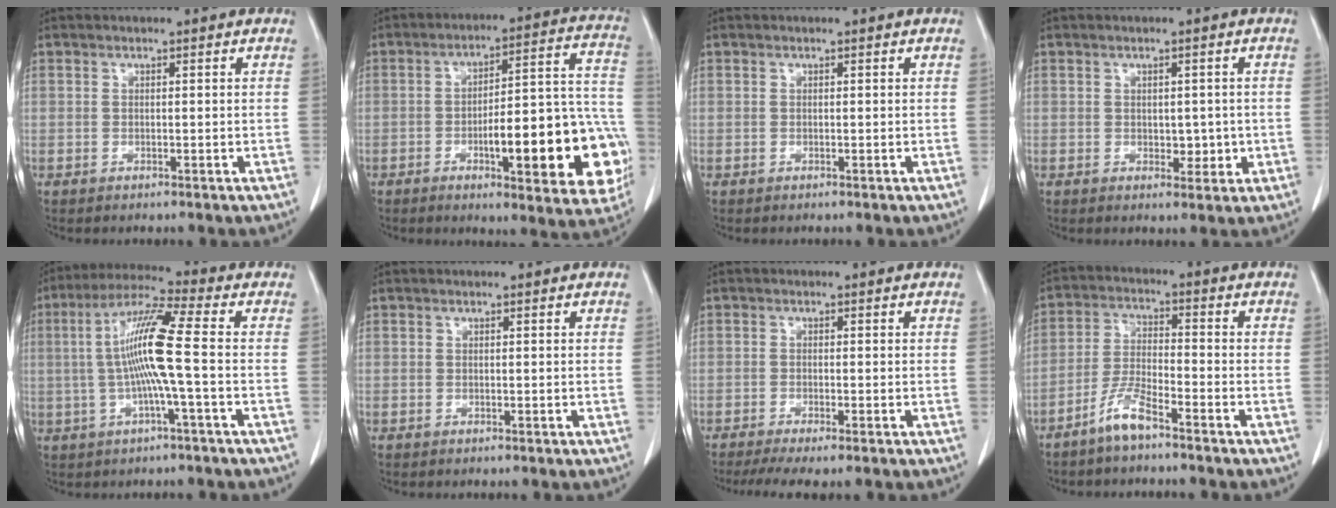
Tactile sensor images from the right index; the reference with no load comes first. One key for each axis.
{"total": 20.9, "fx": -6.1, "fy": 4.8, "fz": 19.5, "tx": -0.182, "ty": 0.035, "tz": -0.066}
{"total": 0.0}
{"total": 2.9, "fx": -0.3, "fy": 1.9, "fz": 2.2, "tx": -0.023, "ty": 0.000, "tz": 0.003}
{"total": 10.7, "fx": -0.4, "fy": -0.7, "fz": 10.7, "tx": -0.209, "ty": 0.013, "tz": -0.013}
{"total": 0.0}
{"total": 5.8, "fx": -4.6, "fy": 0.4, "fz": 3.6, "tx": -0.054, "ty": -0.010, "tz": -0.072}
{"total": 5.7, "fx": -4.3, "fy": 0.8, "fz": 3.7, "tx": -0.085, "ty": -0.005, "tz": -0.086}